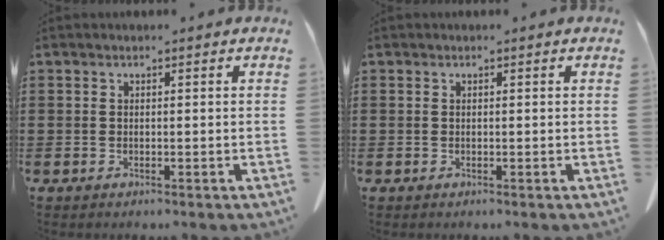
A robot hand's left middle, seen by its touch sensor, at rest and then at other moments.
{"total": 0.0}